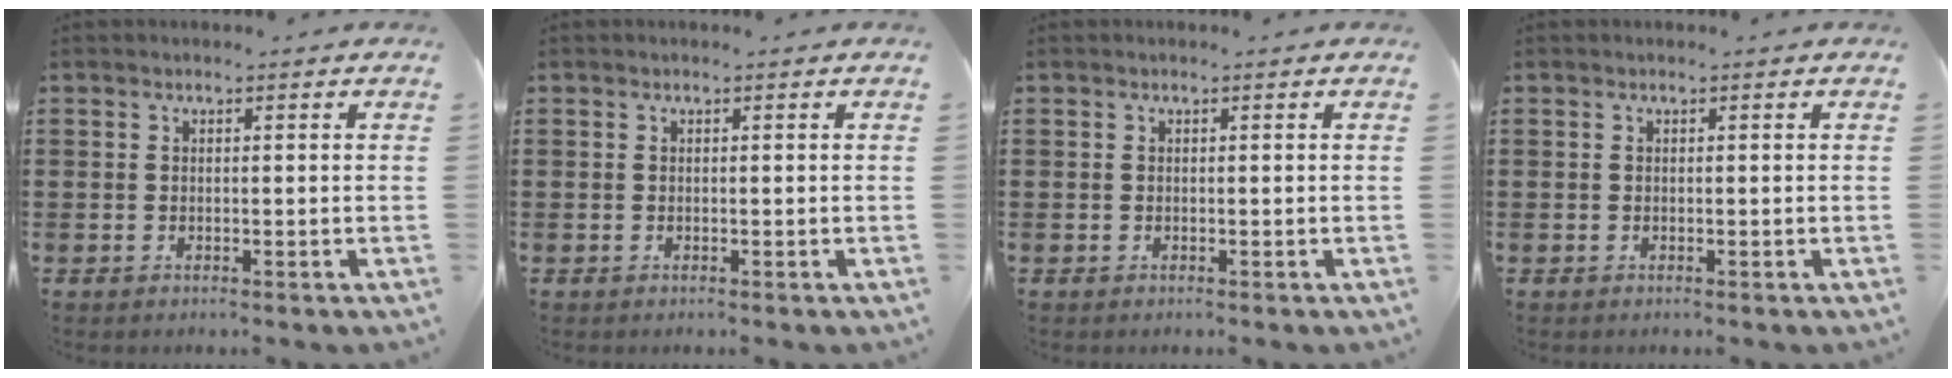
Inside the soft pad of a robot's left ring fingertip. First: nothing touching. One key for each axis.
{"total": 0.0}
{"total": 0.0}
{"total": 0.0}